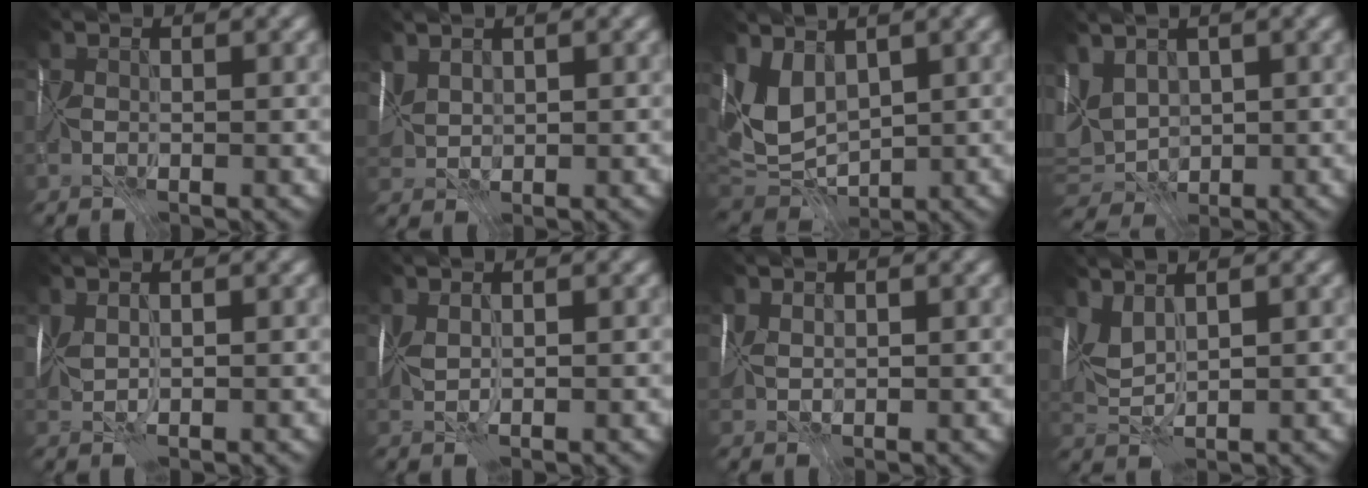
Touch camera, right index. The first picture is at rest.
{"total": 2.0, "force": [1.6, 1.1, 0.6], "torque": [-0.018, 0.012, 0.036]}
{"total": 5.0, "force": [2.2, 3.4, 3.0], "torque": [-0.062, -0.004, 0.045]}
{"total": 5.8, "force": [1.3, 4.2, 3.8], "torque": [-0.082, 0.003, 0.029]}
{"total": 2.3, "force": [0.1, 1.0, 2.0], "torque": [-0.040, 0.005, 0.002]}
{"total": 2.3, "force": [0.1, 0.9, 2.1], "torque": [-0.042, 0.004, 0.002]}
{"total": 1.9, "force": [0.9, 1.3, 0.9], "torque": [-0.023, 0.009, 0.019]}
{"total": 3.2, "force": [2.4, 0.9, 2.0], "torque": [-0.051, 0.016, 0.054]}